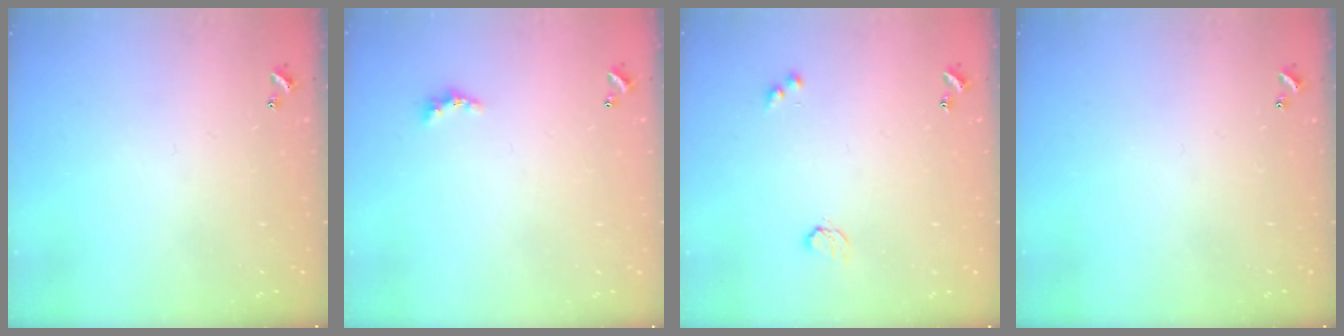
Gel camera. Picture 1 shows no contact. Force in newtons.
{"total": 3.2, "press": 3.1, "slide": 0.7}
{"total": 2.9, "press": 2.9, "slide": 0.5}
{"total": 0.0}